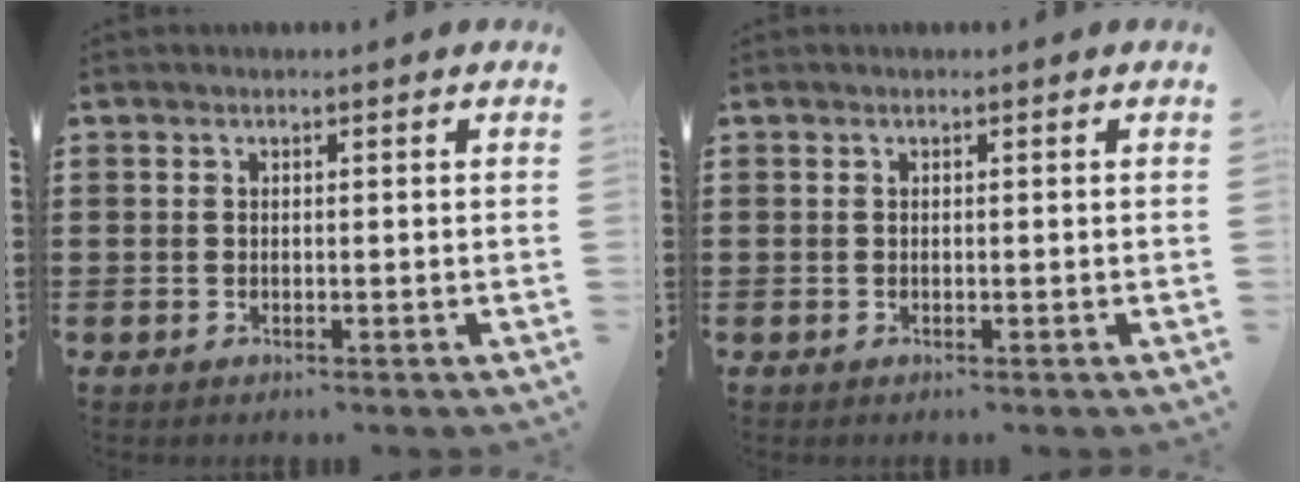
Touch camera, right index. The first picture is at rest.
{"total": 0.0}